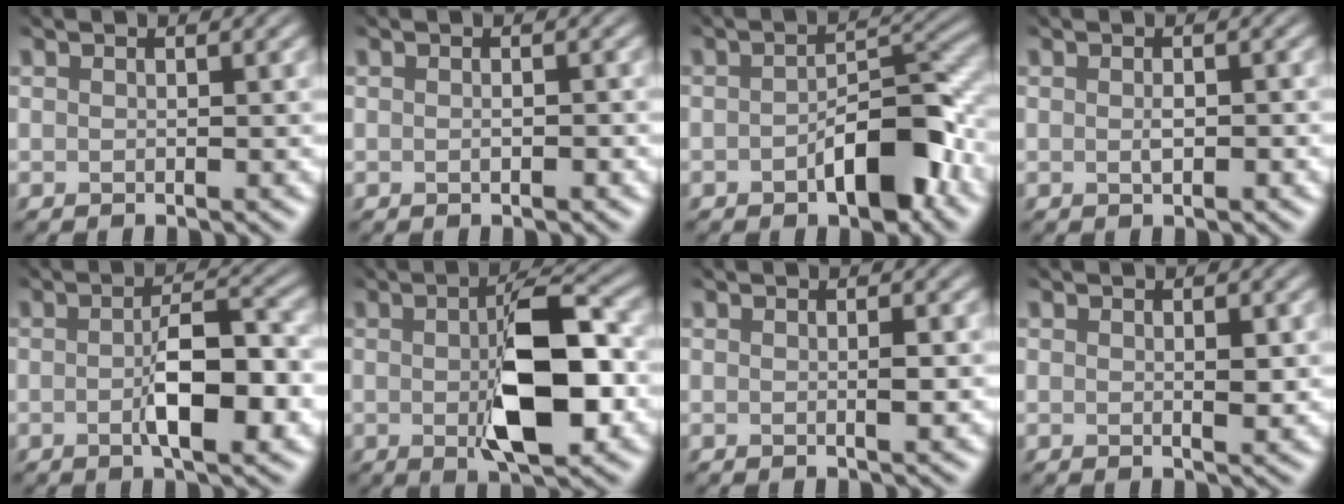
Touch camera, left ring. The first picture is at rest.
{"total": 1.0, "force": [-0.2, 0.5, 0.9], "torque": [-0.005, -0.003, -0.006]}
{"total": 6.0, "force": [-2.7, 2.9, 4.5], "torque": [-0.063, 0.004, -0.043]}
{"total": 1.0, "force": [-0.5, 0.3, 0.8], "torque": [-0.015, 0.001, 0.000]}
{"total": 5.8, "force": [-1.7, 2.0, 5.2], "torque": [-0.086, -0.002, -0.024]}
{"total": 8.7, "force": [-1.0, 3.1, 8.0], "torque": [-0.121, 0.002, -0.015]}
{"total": 1.0, "force": [-0.4, 0.2, 0.9], "torque": [-0.014, 0.000, -0.004]}
{"total": 1.2, "force": [0.1, 0.4, 1.2], "torque": [-0.019, -0.004, 0.009]}